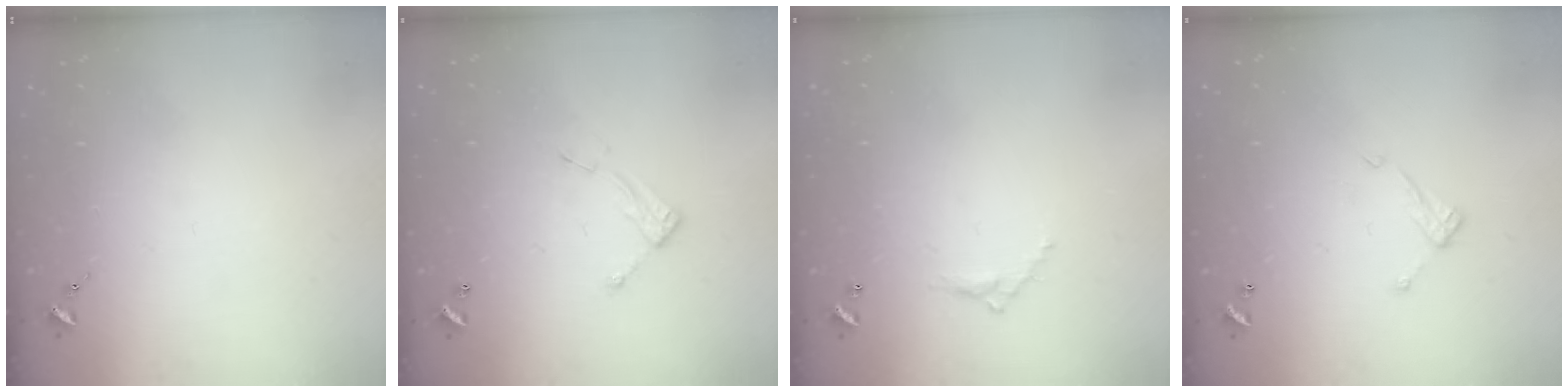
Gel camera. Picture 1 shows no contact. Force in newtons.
{"total": 6.6, "press": 6.6, "slide": 0.2}
{"total": 4.6, "press": 4.6, "slide": 0.3}
{"total": 8.2, "press": 8.1, "slide": 0.4}